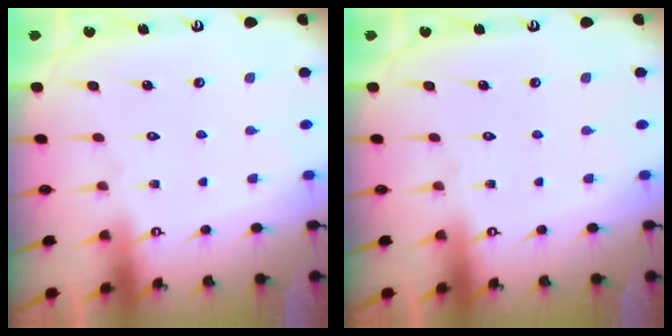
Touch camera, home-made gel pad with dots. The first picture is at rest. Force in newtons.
{"total": 0.0}